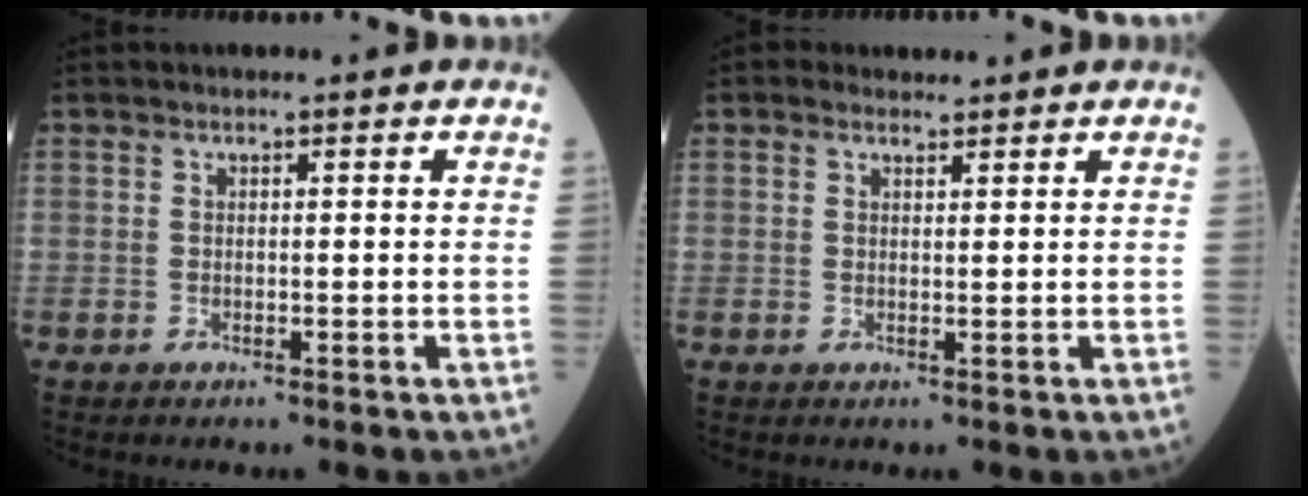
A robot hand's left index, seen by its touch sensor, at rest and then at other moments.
{"total": 1.2, "force": [1.0, 0.6, 0.1], "torque": [-0.009, 0.007, 0.016]}